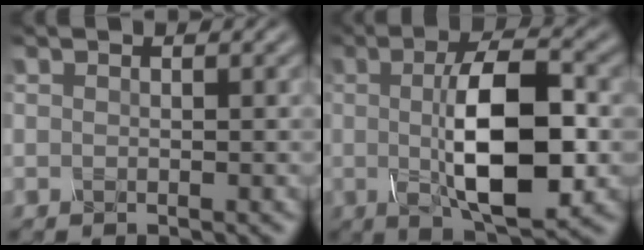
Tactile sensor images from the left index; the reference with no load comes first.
{"total": 10.0, "force": [-0.3, 3.3, 9.4], "torque": [-0.149, 0.001, -0.007]}